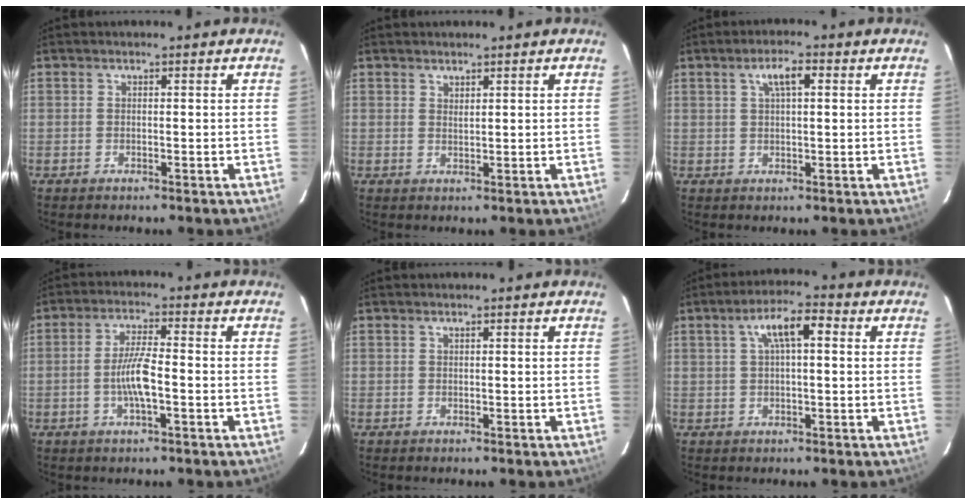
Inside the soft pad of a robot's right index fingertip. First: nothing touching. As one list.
[{"total": 1.2, "force": [1.1, 0.3, 0.3], "torque": [-0.004, 0.000, 0.020]}, {"total": 4.1, "force": [1.6, 1.3, 3.6], "torque": [-0.067, 0.011, 0.029]}, {"total": 6.3, "force": [-1.7, 0.9, 6.0], "torque": [-0.116, 0.001, -0.032]}, {"total": 0.0}, {"total": 6.7, "force": [1.9, 2.2, 6.1], "torque": [-0.112, 0.020, 0.035]}]